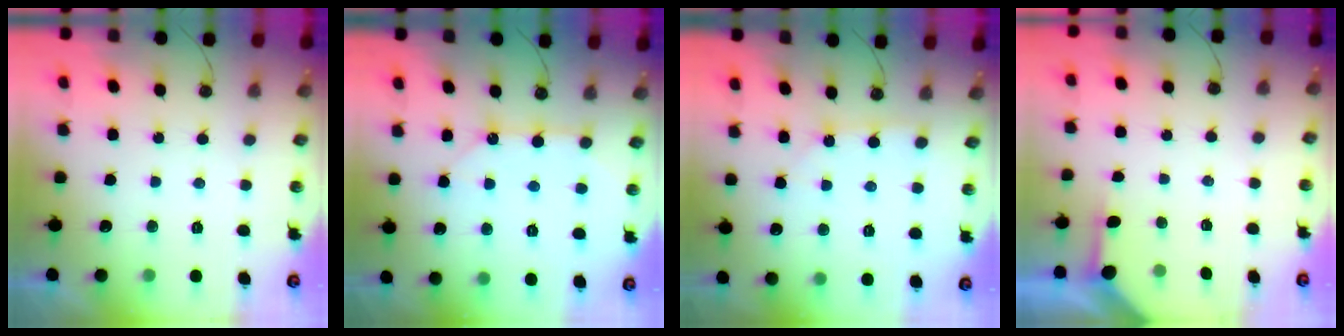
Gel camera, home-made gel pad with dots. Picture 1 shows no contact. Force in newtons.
{"total": 9.3, "press": 9.3, "slide": 0.6}
{"total": 1.8, "press": 1.8, "slide": 0.2}
{"total": 2.4, "press": 2.4, "slide": 0.4}